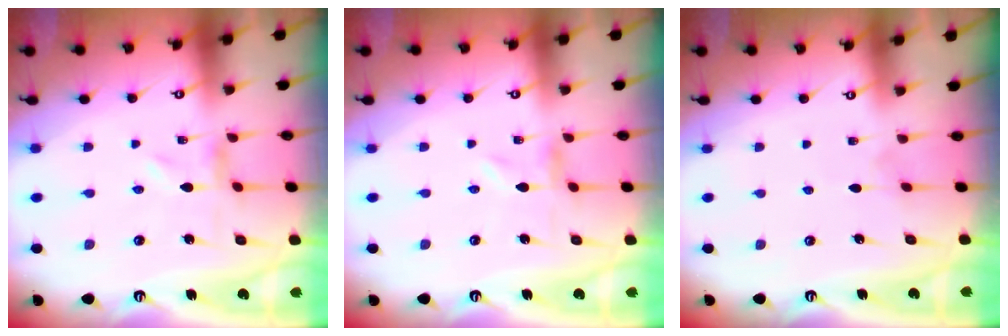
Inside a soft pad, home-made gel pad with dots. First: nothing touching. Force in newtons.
{"total": 0.0}
{"total": 2.0, "press": 2.0, "slide": 0.2}